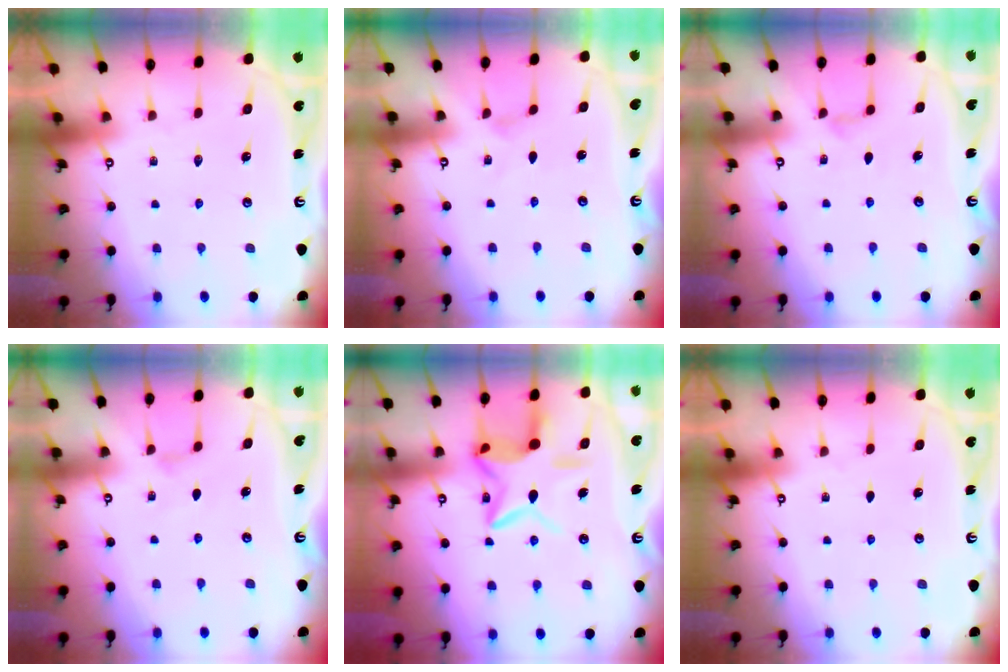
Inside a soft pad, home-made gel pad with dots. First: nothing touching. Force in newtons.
{"total": 0.0}
{"total": 2.6, "press": 2.6, "slide": 0.4}
{"total": 2.7, "press": 2.6, "slide": 0.4}
{"total": 12.9, "press": 12.9, "slide": 0.8}
{"total": 0.0}